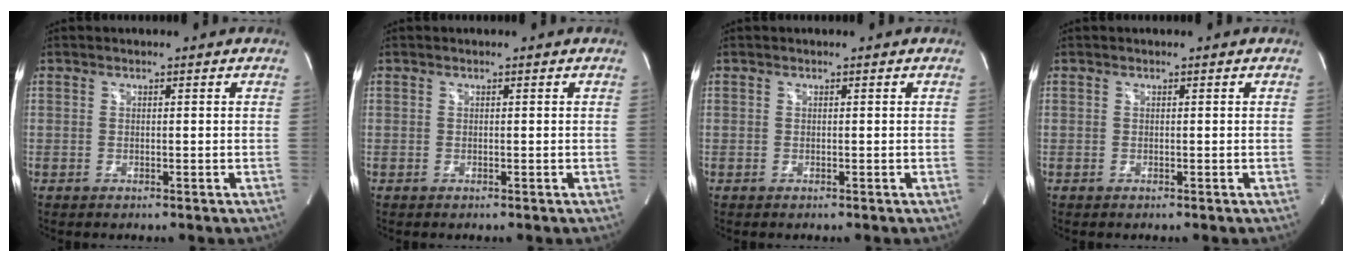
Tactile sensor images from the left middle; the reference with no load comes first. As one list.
[{"total": 0.0}, {"total": 0.0}, {"total": 0.0}]